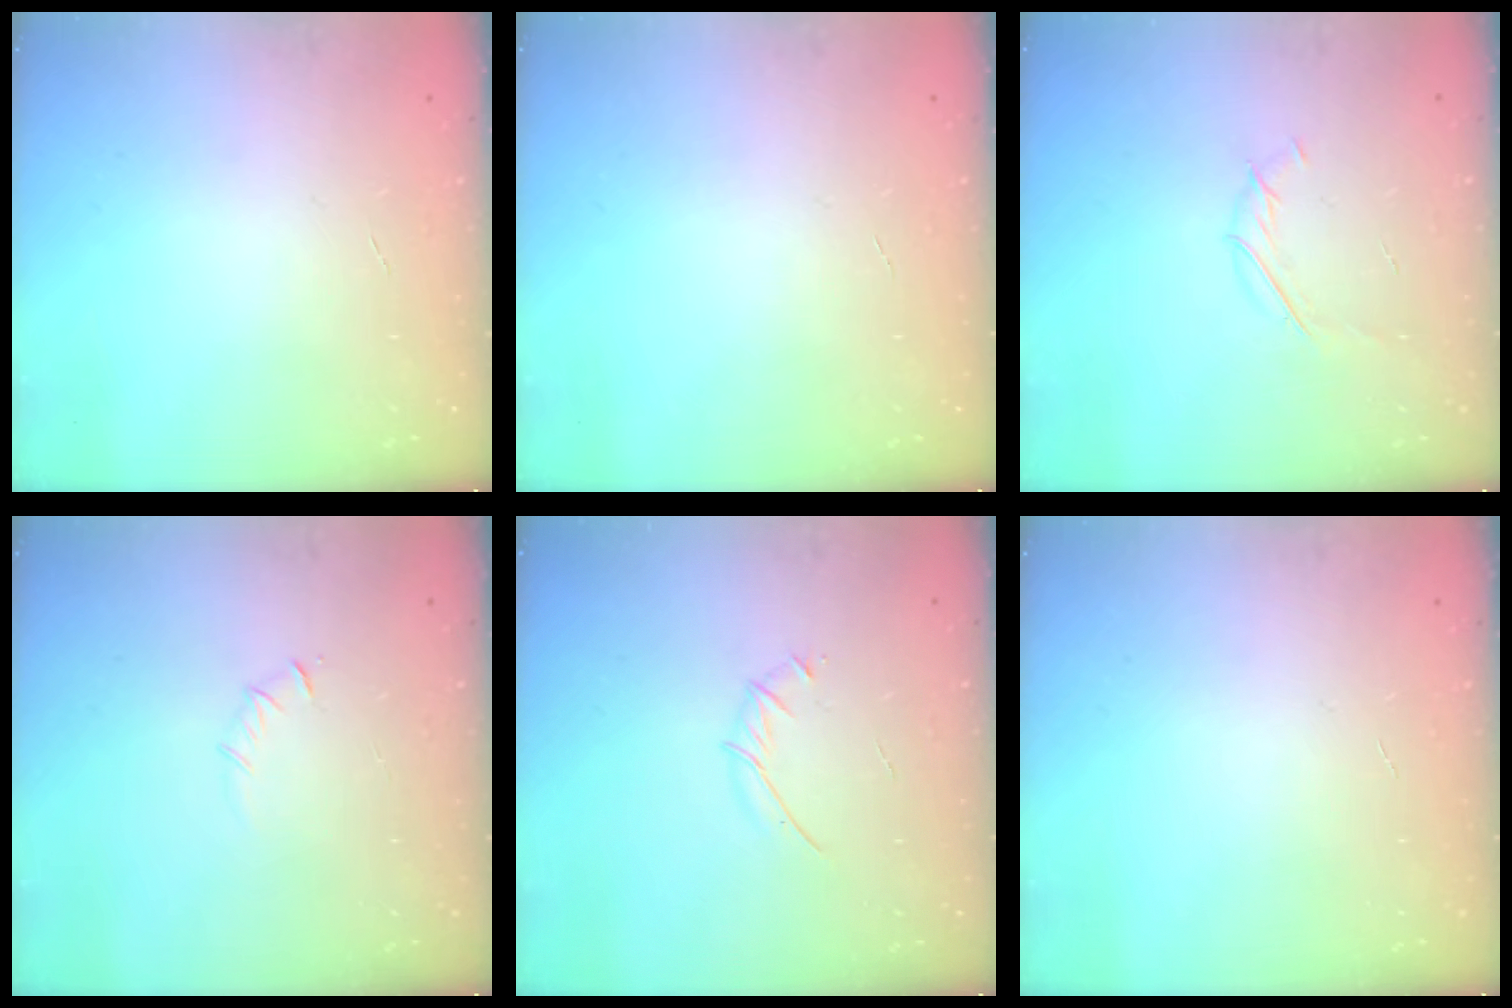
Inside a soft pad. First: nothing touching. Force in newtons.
{"total": 0.0}
{"total": 3.8, "press": 3.7, "slide": 0.8}
{"total": 3.5, "press": 3.3, "slide": 1.1}
{"total": 3.6, "press": 3.5, "slide": 1.0}
{"total": 0.0}